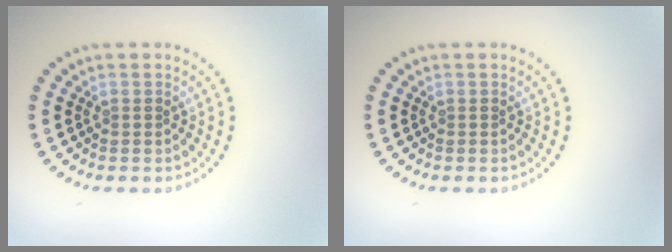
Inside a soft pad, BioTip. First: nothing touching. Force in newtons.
{"total": 0.0}